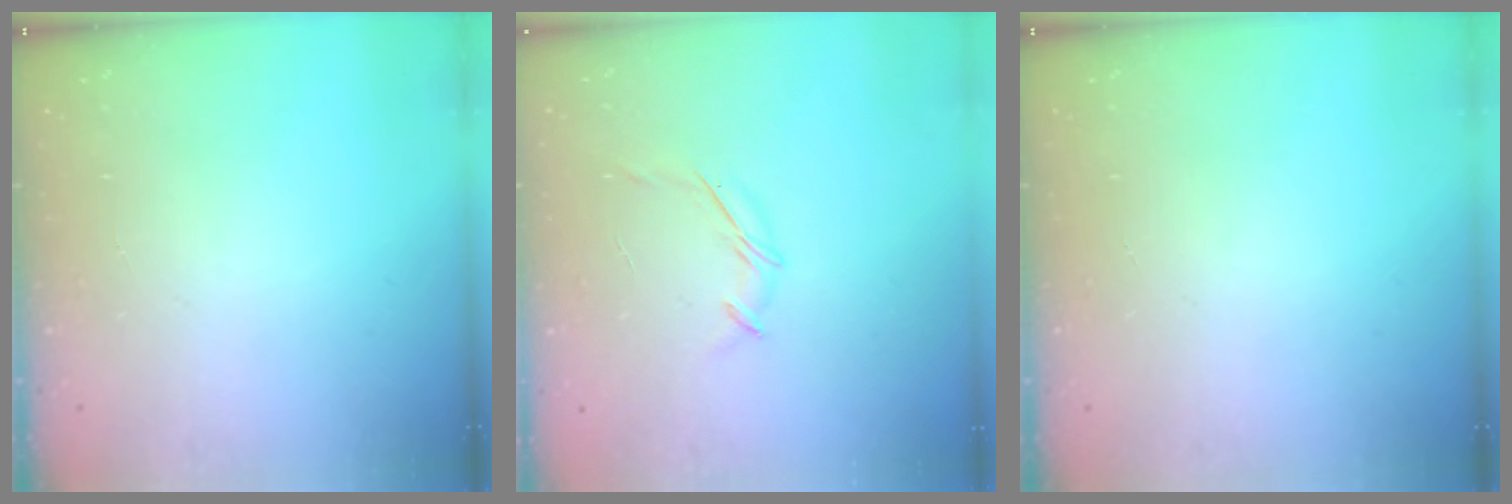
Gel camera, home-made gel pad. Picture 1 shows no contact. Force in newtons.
{"total": 4.7, "press": 4.5, "slide": 1.1}
{"total": 0.0}